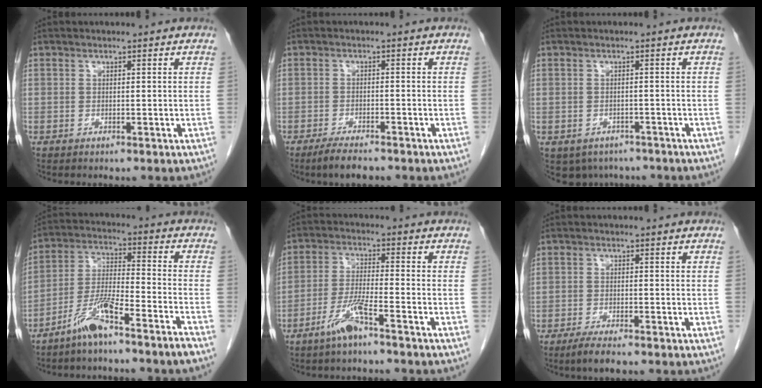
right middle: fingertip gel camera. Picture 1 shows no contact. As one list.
[{"total": 4.1, "force": [-3.3, 0.9, 2.2], "torque": [-0.043, -0.006, -0.056]}, {"total": 6.0, "force": [-4.5, 3.8, 0.9], "torque": [-0.008, 0.002, -0.055]}, {"total": 8.9, "force": [-6.7, -0.4, 5.8], "torque": [-0.120, -0.003, -0.128]}, {"total": 5.7, "force": [-4.0, -0.1, 4.0], "torque": [-0.087, -0.005, -0.083]}, {"total": 3.2, "force": [-2.5, 0.4, 2.0], "torque": [-0.043, -0.007, -0.044]}]